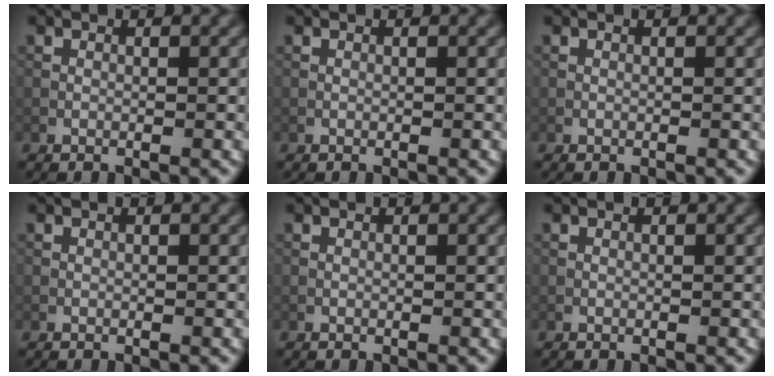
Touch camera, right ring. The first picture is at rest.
{"total": 0.0}
{"total": 0.0}
{"total": 0.0}
{"total": 0.0}
{"total": 0.0}